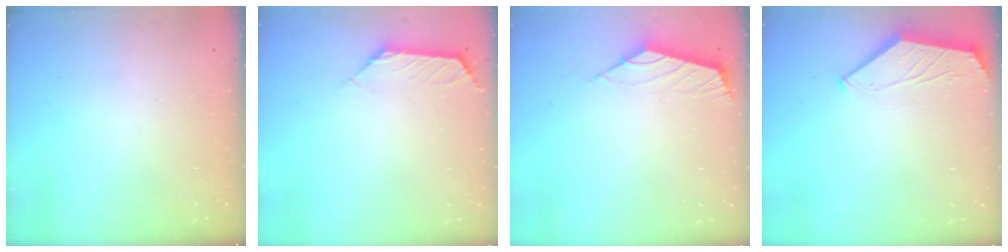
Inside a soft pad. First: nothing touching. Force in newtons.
{"total": 1.0, "press": 0.8, "slide": 0.5}
{"total": 2.6, "press": 2.5, "slide": 0.6}
{"total": 1.7, "press": 1.6, "slide": 0.4}